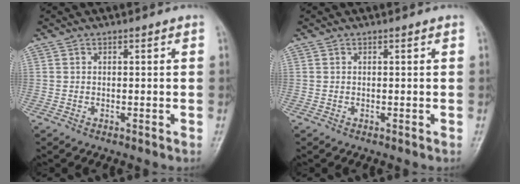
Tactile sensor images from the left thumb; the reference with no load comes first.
{"total": 0.0}